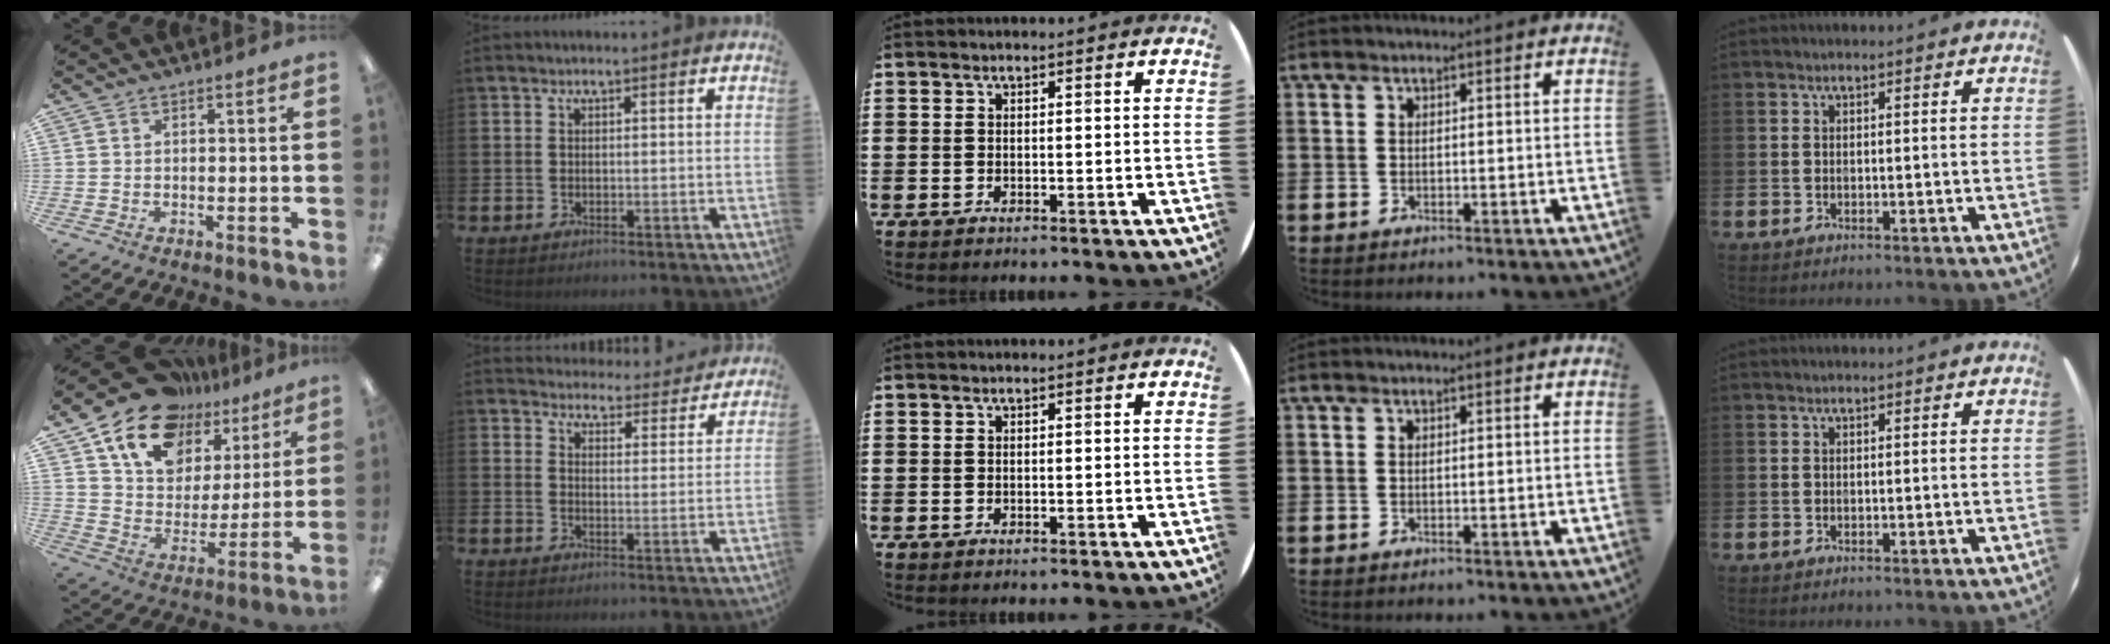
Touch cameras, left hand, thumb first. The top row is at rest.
{"thumb": {"total": 16.8, "force": [12.4, 9.5, 6.2], "torque": [-0.131, -0.079, 0.227]}, "index": {"total": 4.2, "force": [4.1, 0.9, -0.1], "torque": [-0.004, -0.038, 0.068]}}